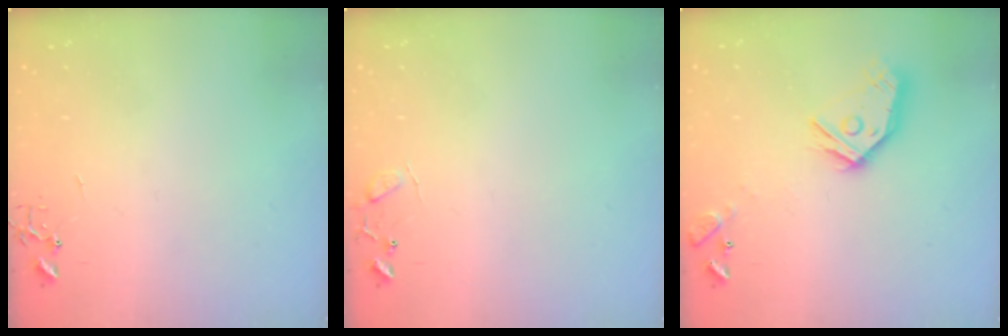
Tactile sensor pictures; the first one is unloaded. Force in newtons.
{"total": 8.0, "press": 8.0, "slide": 0.5}
{"total": 14.1, "press": 14.1, "slide": 1.1}